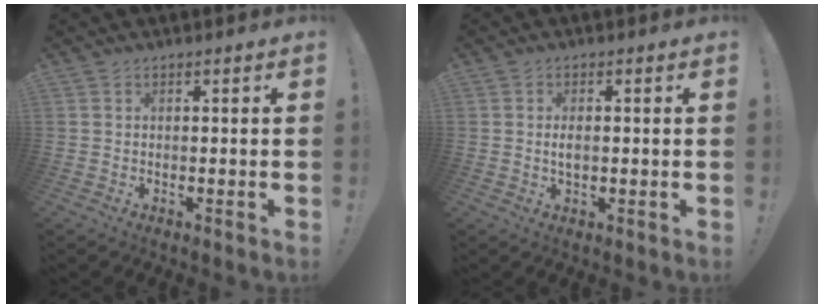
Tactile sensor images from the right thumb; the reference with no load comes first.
{"total": 2.3, "force": [-0.1, 1.1, 2.0], "torque": [-0.039, 0.005, -0.003]}